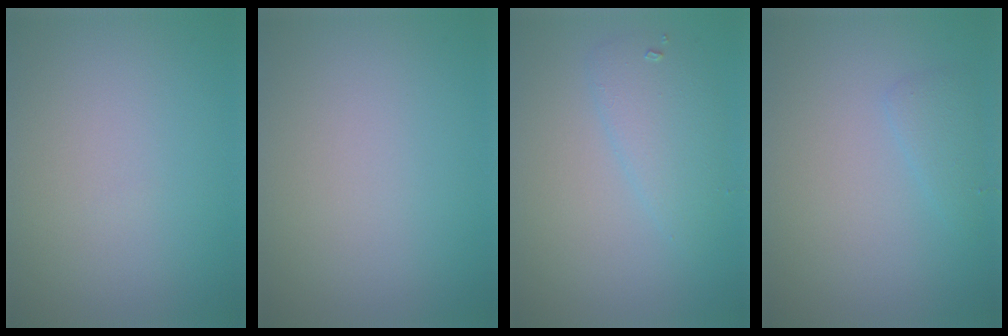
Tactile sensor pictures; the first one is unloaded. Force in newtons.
{"total": 0.0}
{"total": 2.6, "press": 2.6, "slide": 0.2}
{"total": 1.4, "press": 1.4, "slide": 0.1}